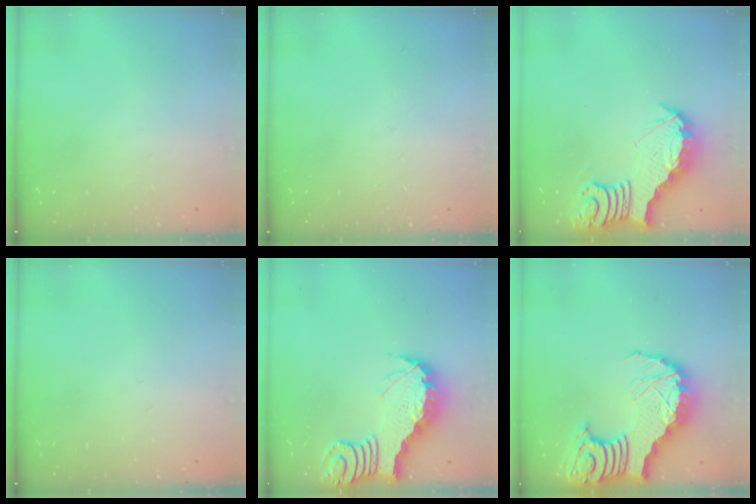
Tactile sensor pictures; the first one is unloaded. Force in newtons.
{"total": 0.0}
{"total": 6.0, "press": 5.9, "slide": 0.7}
{"total": 0.0}
{"total": 3.2, "press": 3.2, "slide": 0.5}
{"total": 16.7, "press": 16.5, "slide": 2.3}